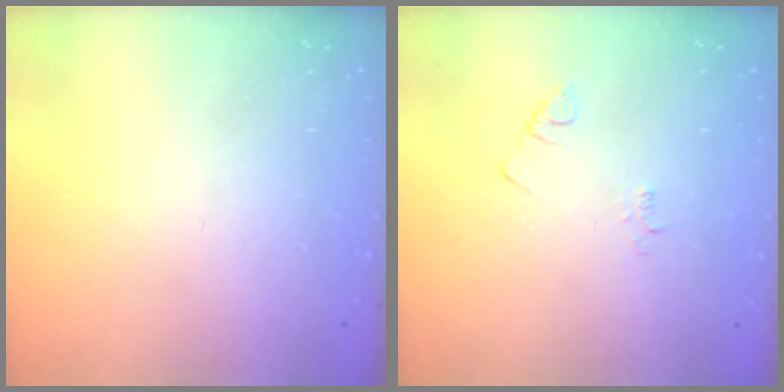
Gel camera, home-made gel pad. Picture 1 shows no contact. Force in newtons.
{"total": 2.1, "press": 2.1, "slide": 0.4}